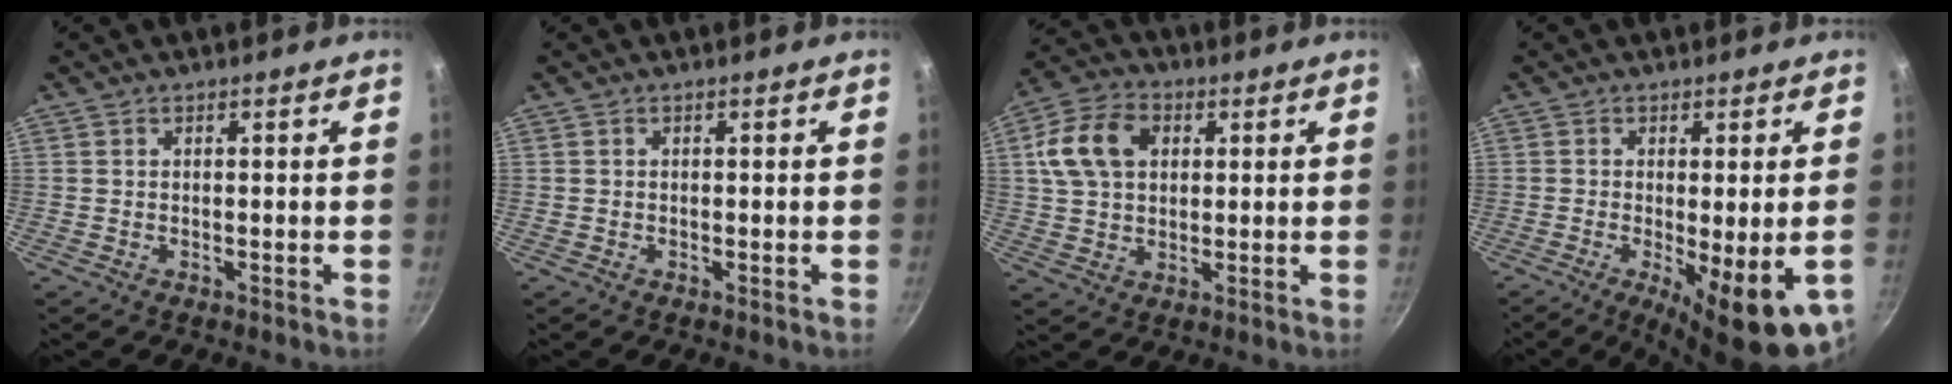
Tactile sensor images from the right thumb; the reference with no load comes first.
{"total": 0.6, "force": [-0.1, 0.4, 0.4], "torque": [-0.010, -0.001, -0.001]}
{"total": 11.6, "force": [3.0, 8.1, 7.8], "torque": [-0.139, 0.014, 0.050]}
{"total": 15.1, "force": [-5.8, 4.6, 13.1], "torque": [-0.152, -0.014, -0.071]}